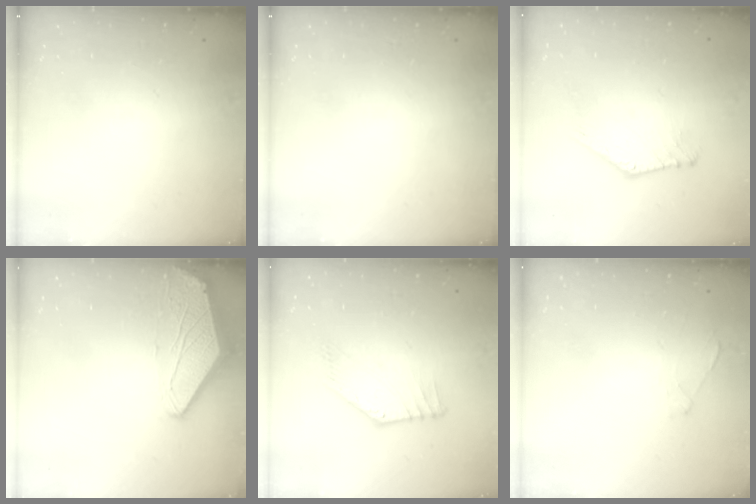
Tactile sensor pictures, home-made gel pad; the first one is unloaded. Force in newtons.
{"total": 0.0}
{"total": 2.1, "press": 2.1, "slide": 0.1}
{"total": 0.0}
{"total": 2.9, "press": 2.9, "slide": 0.2}
{"total": 0.6, "press": 0.5, "slide": 0.2}